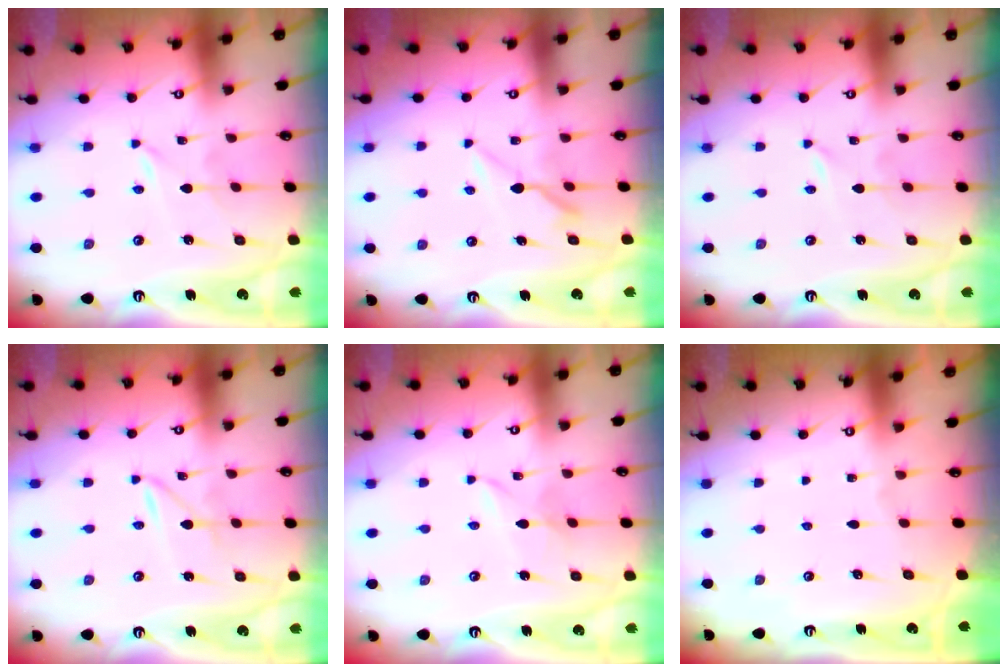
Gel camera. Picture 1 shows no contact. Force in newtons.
{"total": 6.8, "press": 6.8, "slide": 0.8}
{"total": 0.0}
{"total": 1.6, "press": 1.5, "slide": 0.2}
{"total": 2.6, "press": 2.6, "slide": 0.3}
{"total": 0.0}